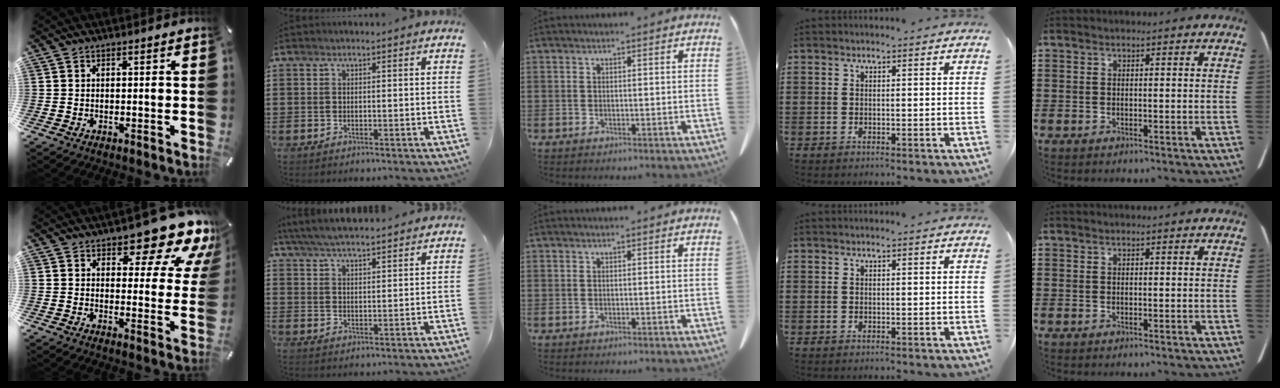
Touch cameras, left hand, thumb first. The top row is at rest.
{"thumb": {"total": 13.8, "force": [10.1, 5.4, 7.7], "torque": [-0.092, -0.078, 0.167]}, "index": {"total": 5.2, "force": [5.0, 0.3, 1.7], "torque": [-0.047, -0.017, 0.091]}}